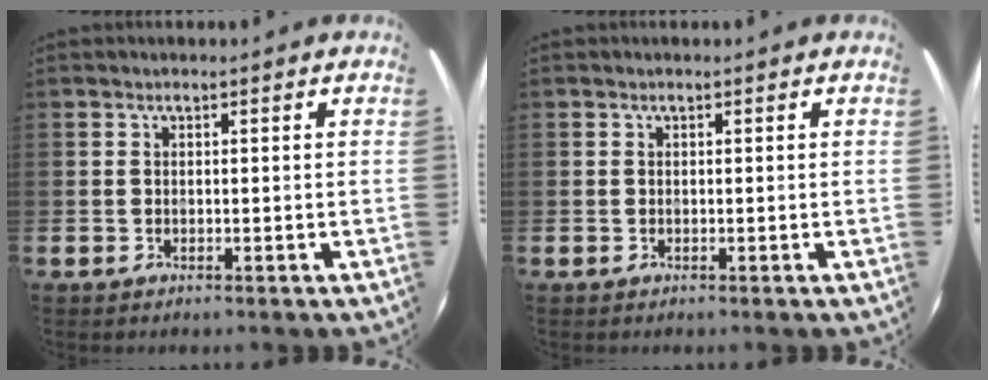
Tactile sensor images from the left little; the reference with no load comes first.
{"total": 0.0}